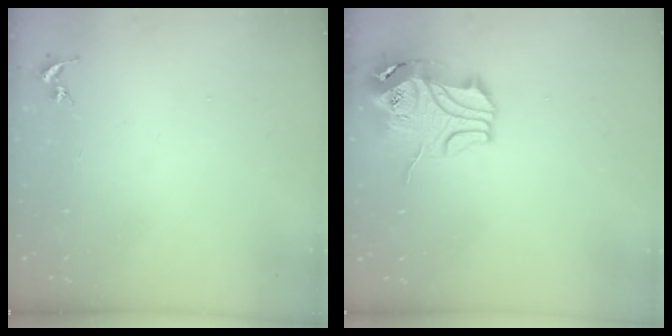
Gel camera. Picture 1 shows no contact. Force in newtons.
{"total": 11.7, "press": 11.5, "slide": 1.8}